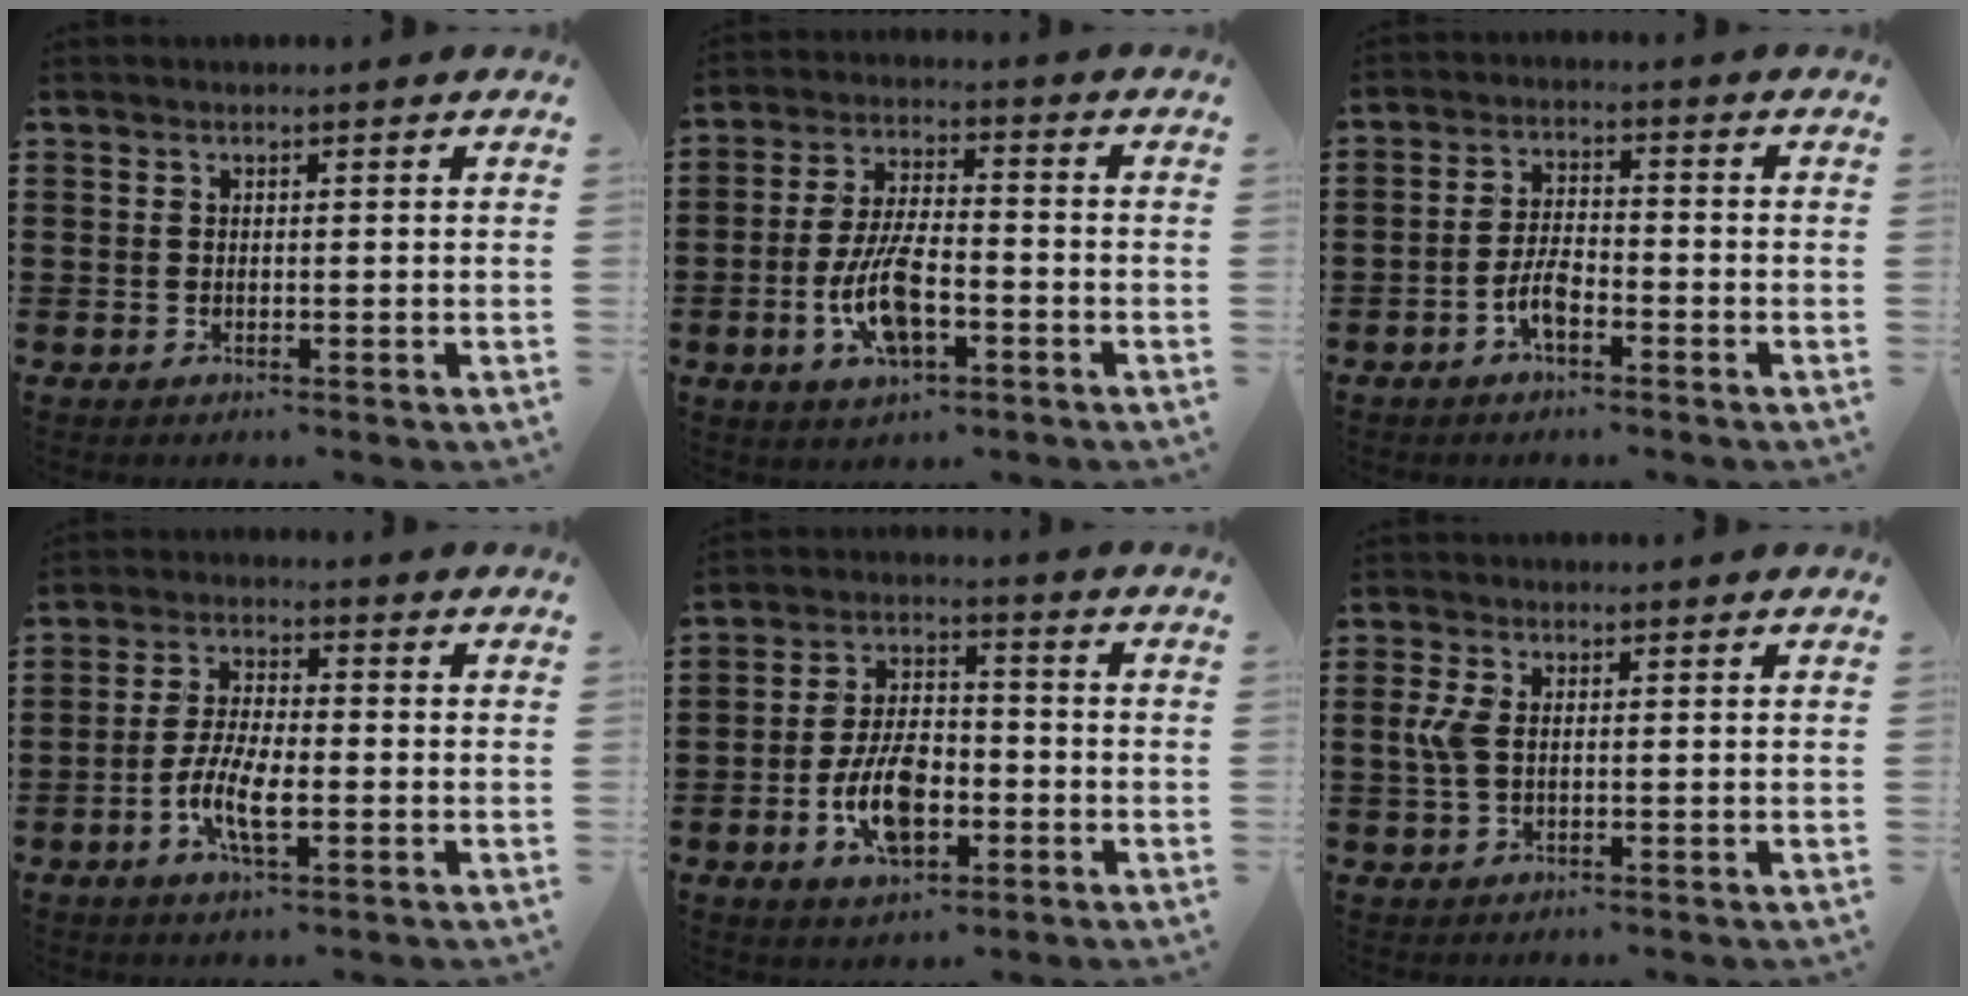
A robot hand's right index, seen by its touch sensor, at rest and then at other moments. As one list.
[{"total": 9.8, "force": [-3.2, 4.0, 8.4], "torque": [-0.184, -0.006, -0.061]}, {"total": 4.7, "force": [-2.5, 1.9, 3.5], "torque": [-0.088, 0.001, -0.054]}, {"total": 7.1, "force": [-2.6, 2.3, 6.2], "torque": [-0.142, -0.014, -0.054]}, {"total": 9.6, "force": [-3.1, 5.0, 7.5], "torque": [-0.150, 0.003, -0.060]}, {"total": 3.8, "force": [0.3, 1.8, 3.3], "torque": [-0.098, -0.003, -0.007]}]